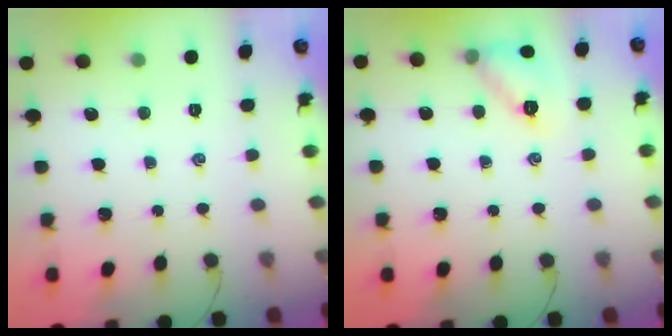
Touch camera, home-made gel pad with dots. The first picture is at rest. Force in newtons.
{"total": 10.4, "press": 10.4, "slide": 0.6}